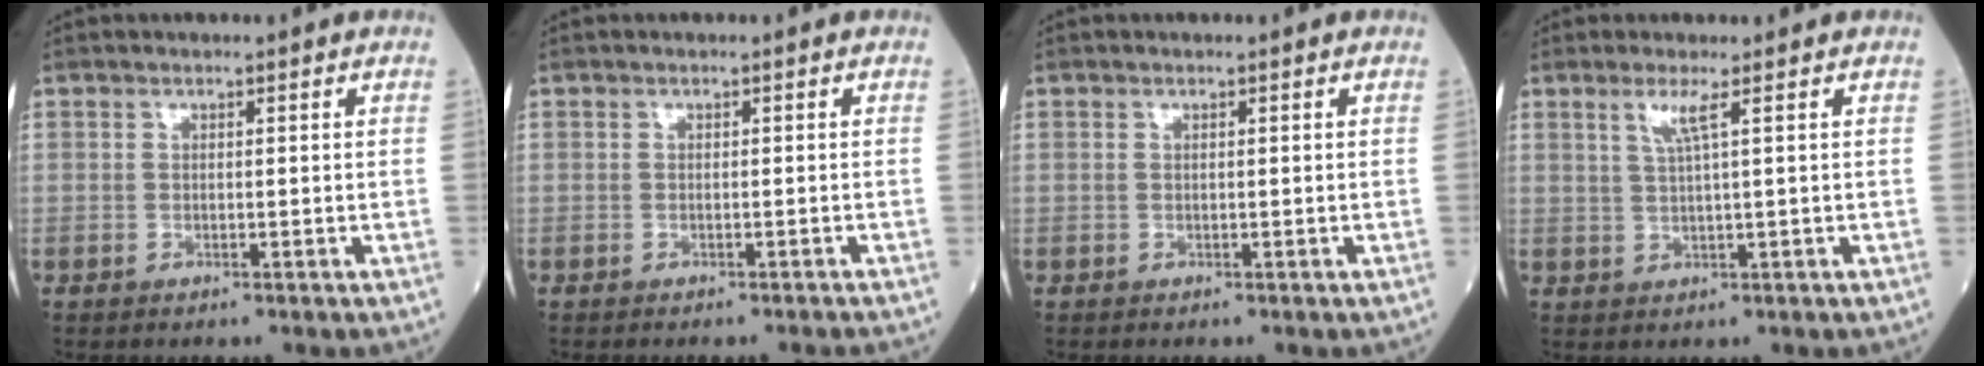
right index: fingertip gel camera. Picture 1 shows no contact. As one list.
[{"total": 2.6, "force": [-2.5, -0.5, 0.7], "torque": [-0.007, -0.004, -0.030]}, {"total": 0.0}, {"total": 2.8, "force": [1.3, -0.6, 2.4], "torque": [-0.055, -0.001, 0.027]}]